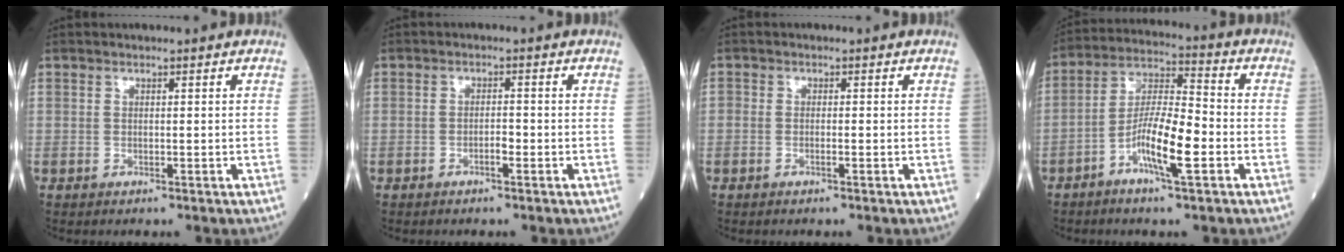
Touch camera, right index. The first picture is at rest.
{"total": 1.8, "force": [-0.8, 0.4, 1.6], "torque": [-0.026, 0.002, -0.016]}
{"total": 1.2, "force": [-0.5, 0.3, 1.0], "torque": [-0.017, 0.001, -0.010]}
{"total": 9.9, "force": [-3.8, 1.4, 9.0], "torque": [-0.173, 0.007, -0.072]}